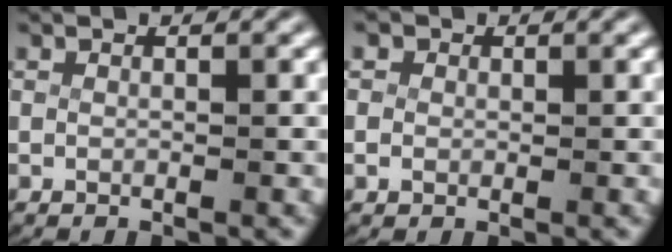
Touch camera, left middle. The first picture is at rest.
{"total": 1.7, "force": [0.2, 1.6, 0.4], "torque": [-0.022, -0.006, 0.006]}